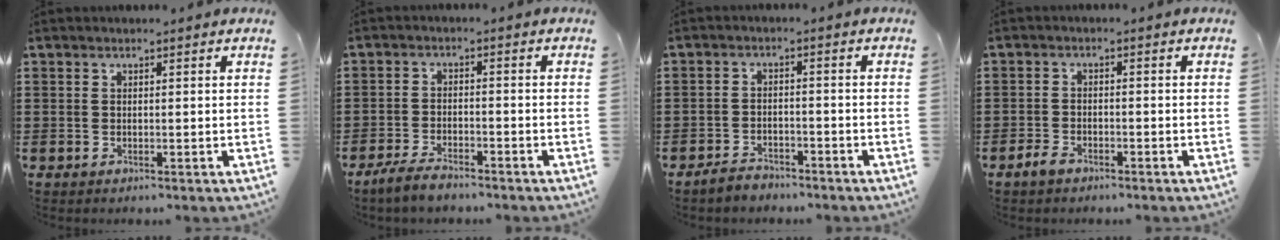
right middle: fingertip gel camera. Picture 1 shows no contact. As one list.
[{"total": 3.5, "force": [-3.1, 0.9, 1.4], "torque": [-0.040, 0.002, -0.066]}, {"total": 2.7, "force": [-2.6, 0.7, 0.3], "torque": [-0.010, 0.004, -0.055]}, {"total": 2.6, "force": [-2.0, 1.3, 1.2], "torque": [-0.030, 0.003, -0.041]}]